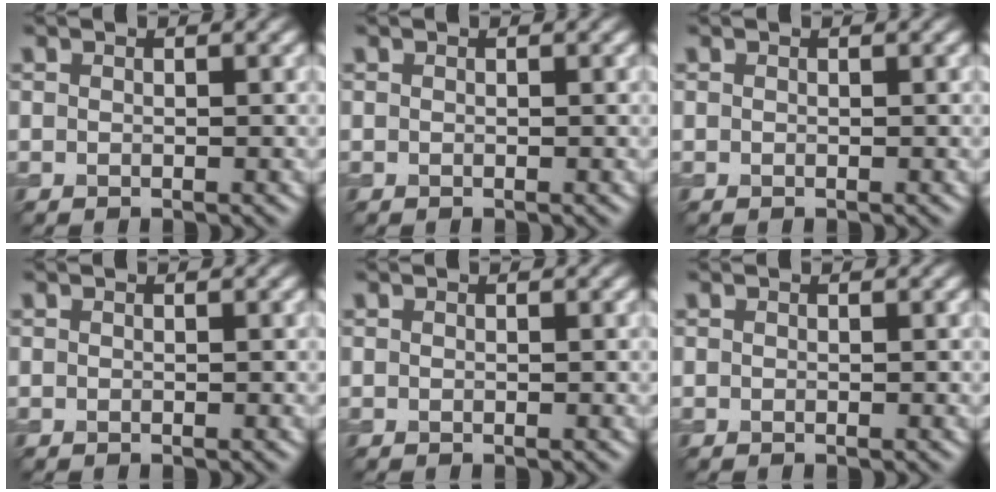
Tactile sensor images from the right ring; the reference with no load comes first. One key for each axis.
{"total": 0.0}
{"total": 0.0}
{"total": 0.0}
{"total": 0.0}
{"total": 0.0}